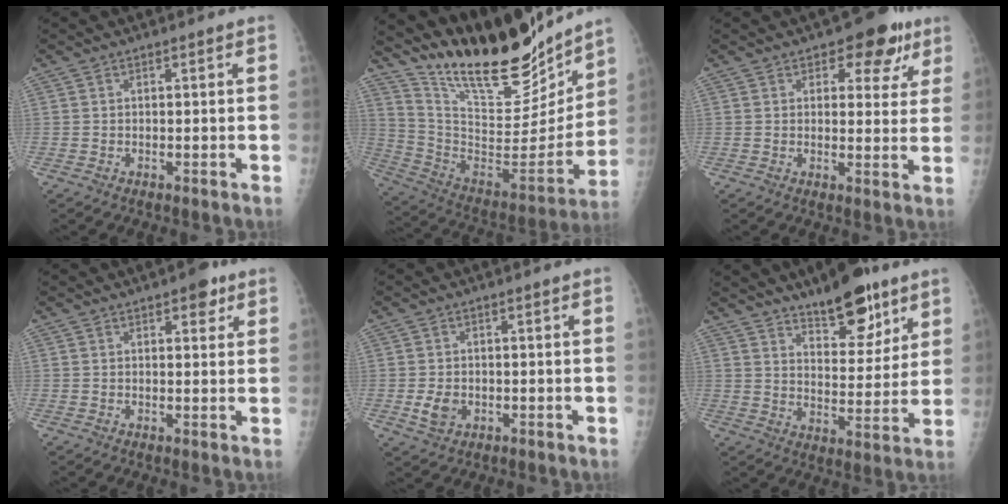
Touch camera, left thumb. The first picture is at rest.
{"total": 27.1, "force": [21.5, 8.5, 14.1], "torque": [-0.199, -0.101, 0.351]}
{"total": 8.7, "force": [5.0, 5.0, 5.1], "torque": [-0.014, -0.016, 0.058]}
{"total": 3.8, "force": [2.2, 1.8, 2.5], "torque": [-0.016, -0.006, 0.024]}
{"total": 3.5, "force": [-0.7, 2.7, 2.2], "torque": [-0.036, -0.001, -0.008]}
{"total": 13.6, "force": [9.4, 5.5, 8.1], "torque": [-0.080, -0.061, 0.147]}